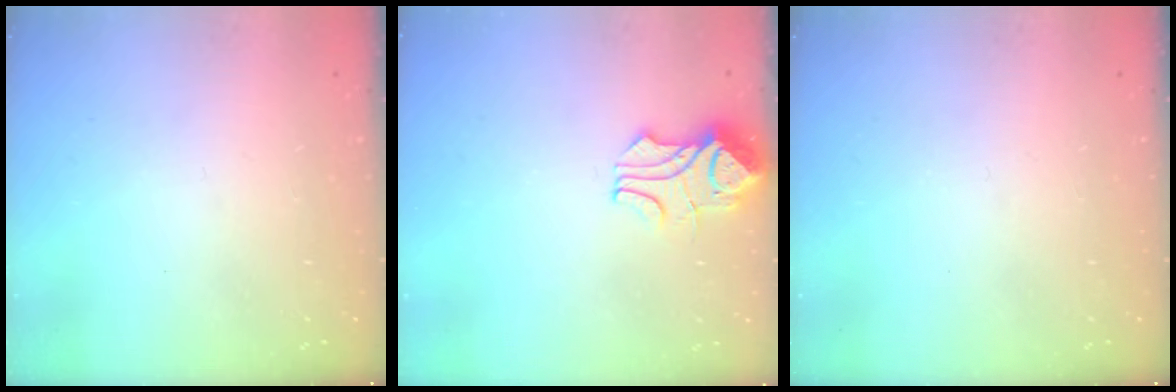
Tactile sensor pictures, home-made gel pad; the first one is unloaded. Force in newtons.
{"total": 3.5, "press": 3.4, "slide": 1.1}
{"total": 0.0}